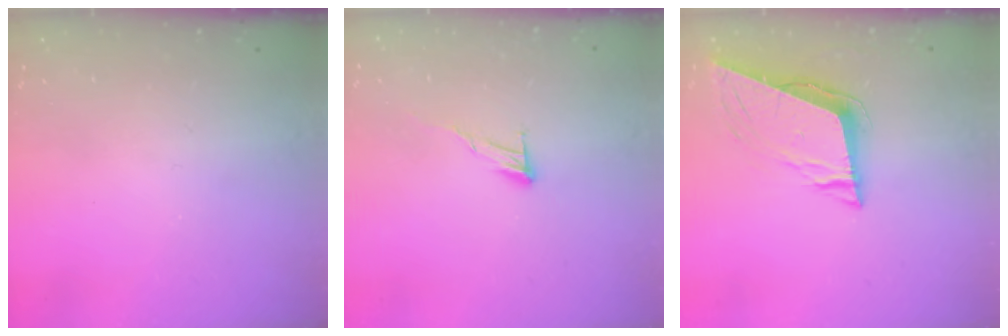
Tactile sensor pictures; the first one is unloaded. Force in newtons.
{"total": 6.9, "press": 6.8, "slide": 0.4}
{"total": 8.9, "press": 8.4, "slide": 2.7}